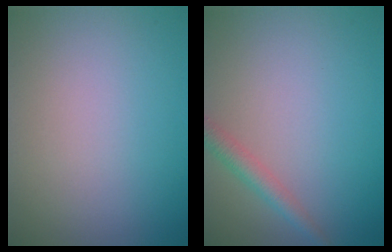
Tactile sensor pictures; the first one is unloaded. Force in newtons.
{"total": 2.0, "press": 2.0, "slide": 0.0}